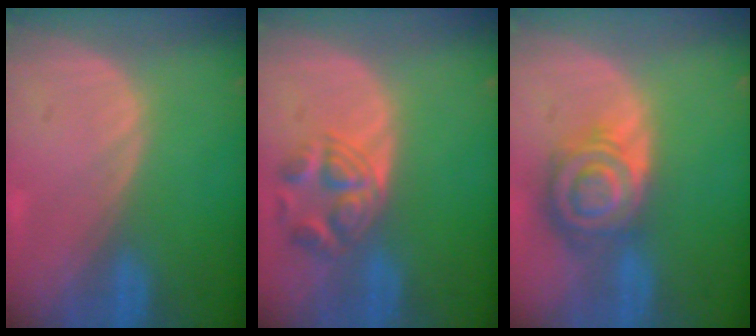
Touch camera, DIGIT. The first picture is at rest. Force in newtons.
{"total": 5.4, "press": 5.3, "slide": 1.0}
{"total": 8.6, "press": 7.4, "slide": 4.3}